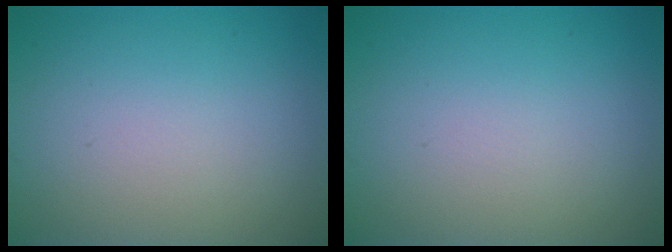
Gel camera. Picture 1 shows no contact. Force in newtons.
{"total": 0.0}